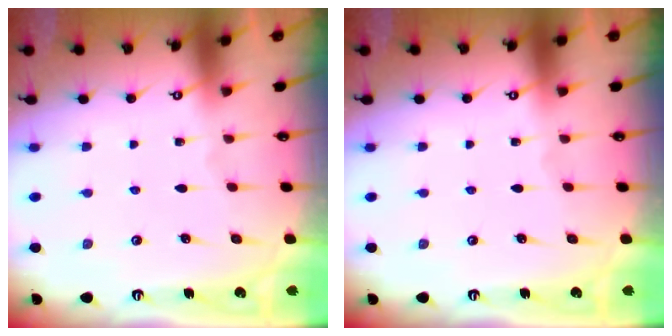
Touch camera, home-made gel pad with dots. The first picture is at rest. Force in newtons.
{"total": 0.0}